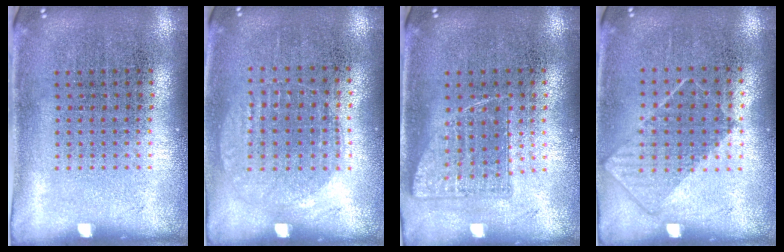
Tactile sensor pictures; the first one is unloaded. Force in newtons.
{"total": 1.0, "press": 0.9, "slide": 0.4}
{"total": 0.9, "press": 0.8, "slide": 0.3}
{"total": 0.8, "press": 0.7, "slide": 0.5}